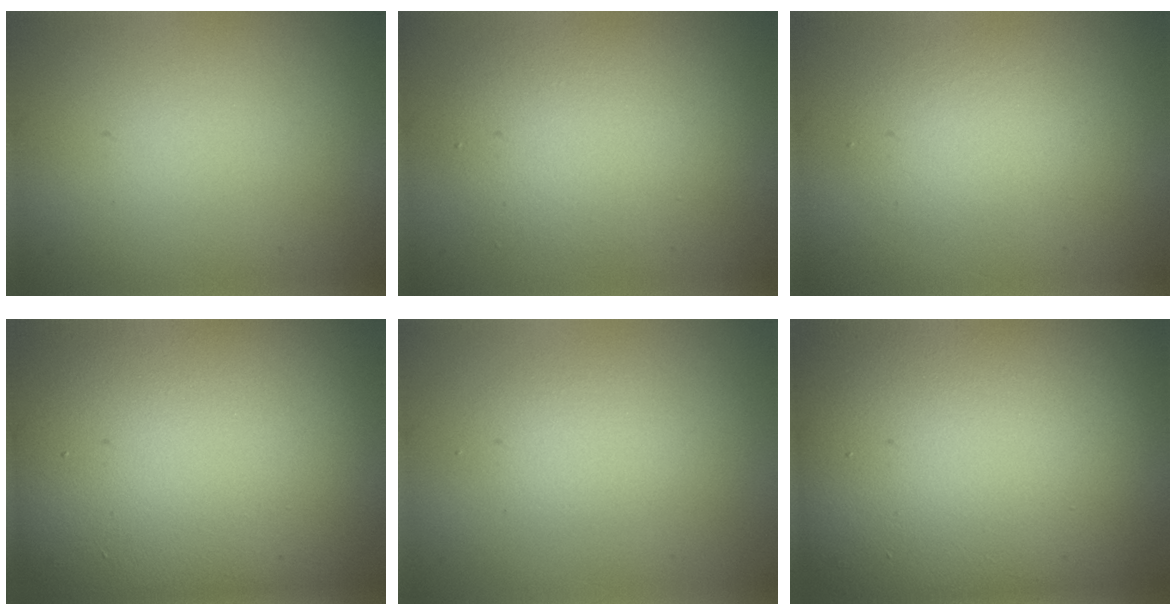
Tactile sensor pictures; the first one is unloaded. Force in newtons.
{"total": 4.6, "press": 4.5, "slide": 0.4}
{"total": 2.7, "press": 2.7, "slide": 0.1}
{"total": 20.2, "press": 20.2, "slide": 1.0}
{"total": 1.6, "press": 1.6, "slide": 0.1}
{"total": 18.8, "press": 18.7, "slide": 1.3}